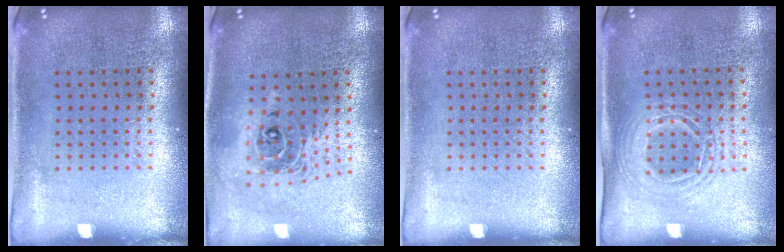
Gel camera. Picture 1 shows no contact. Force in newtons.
{"total": 2.0, "press": 1.6, "slide": 1.3}
{"total": 0.0}
{"total": 1.5, "press": 1.3, "slide": 0.8}